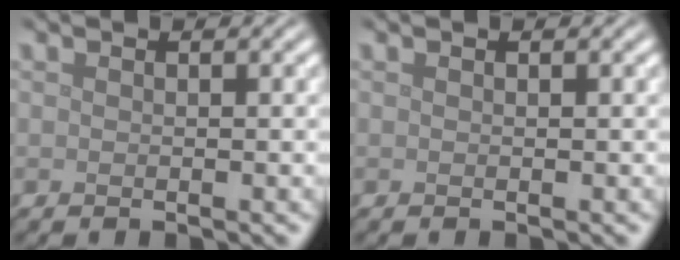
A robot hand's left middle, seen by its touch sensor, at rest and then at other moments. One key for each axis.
{"total": 0.0}